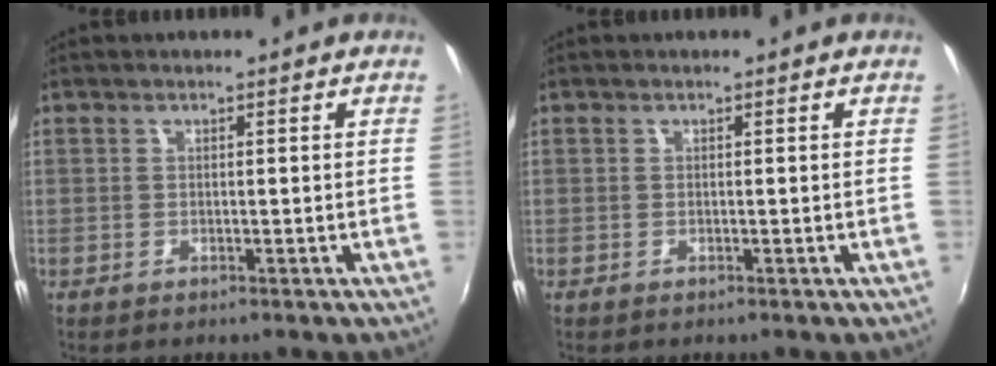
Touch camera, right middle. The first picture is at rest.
{"total": 0.0}